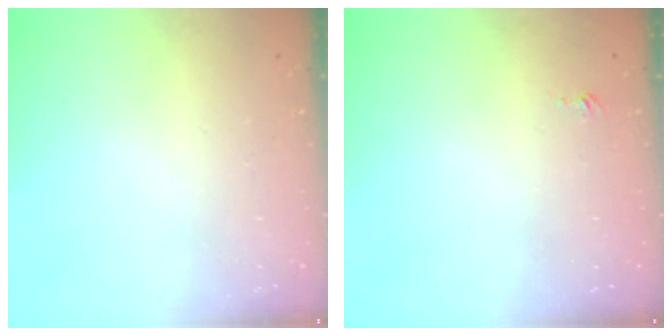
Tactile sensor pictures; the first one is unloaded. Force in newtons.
{"total": 3.1, "press": 3.1, "slide": 0.4}